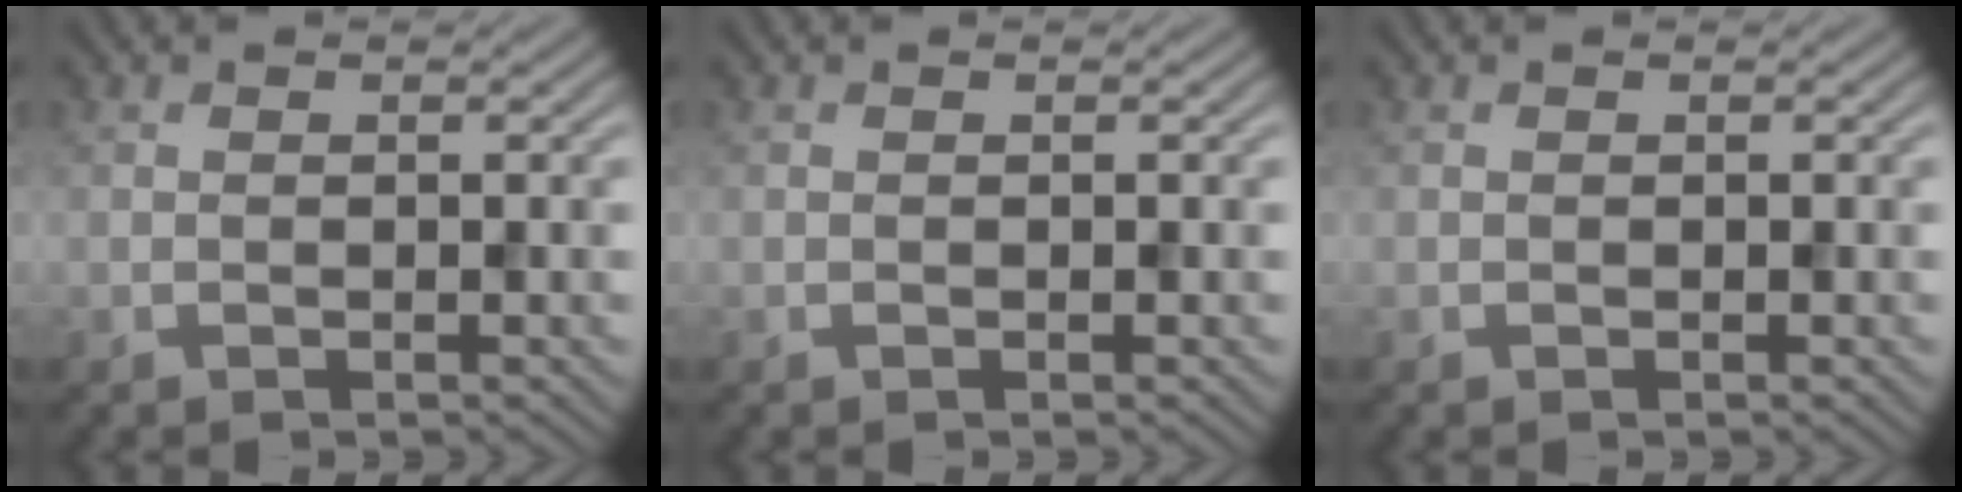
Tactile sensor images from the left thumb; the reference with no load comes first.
{"total": 0.0}
{"total": 0.0}